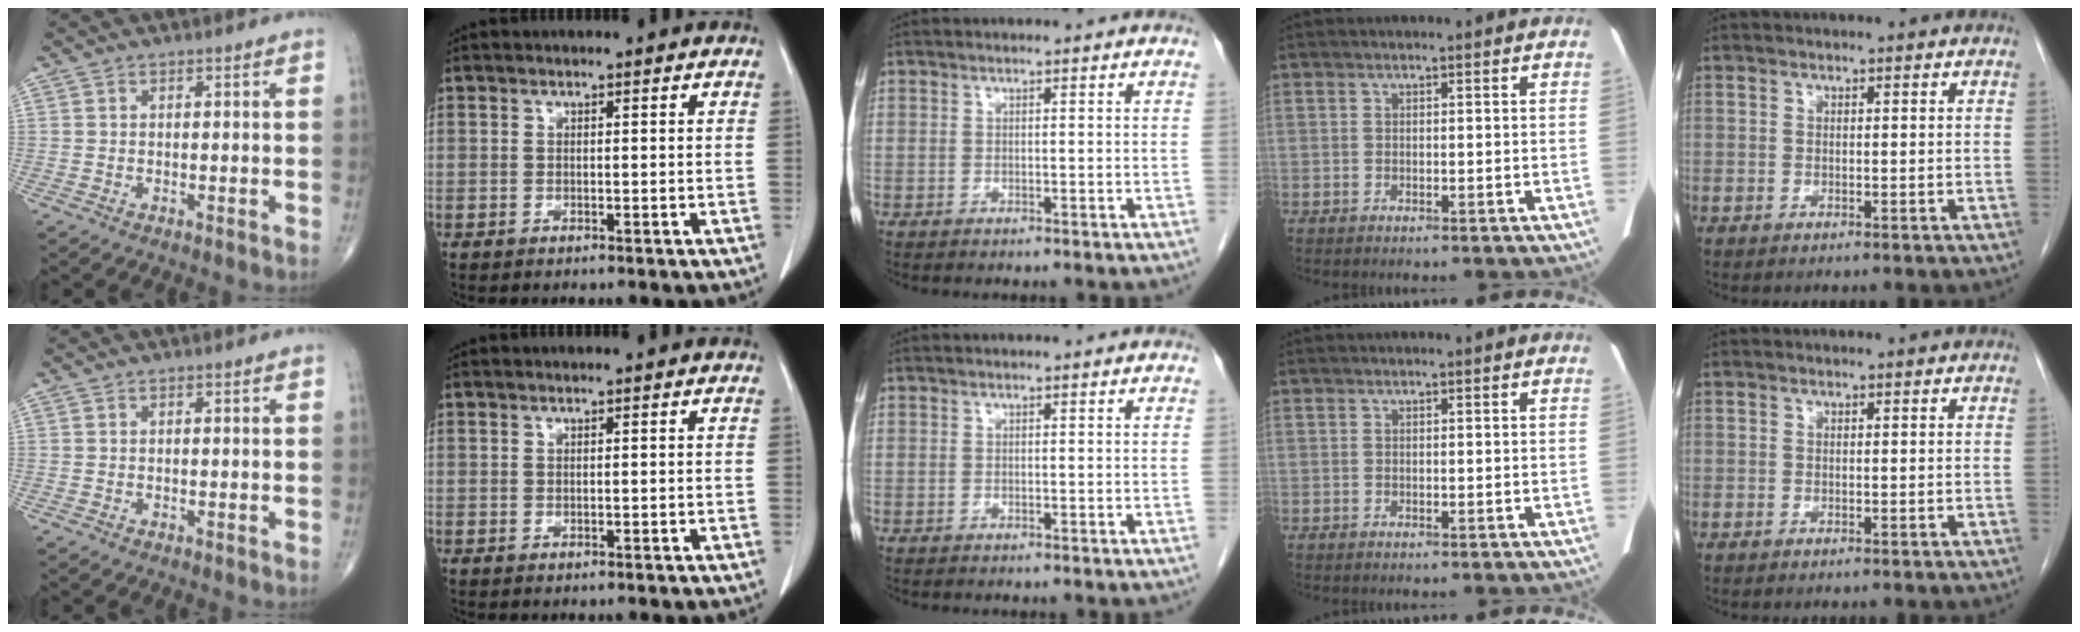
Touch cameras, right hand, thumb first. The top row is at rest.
{}